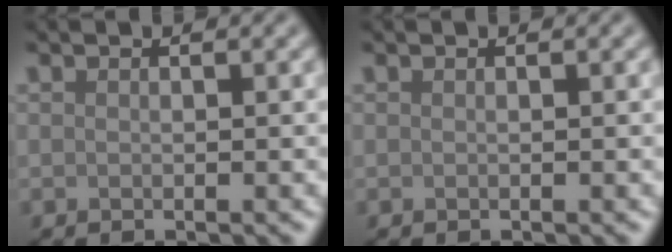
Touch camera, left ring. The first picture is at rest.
{"total": 0.0}